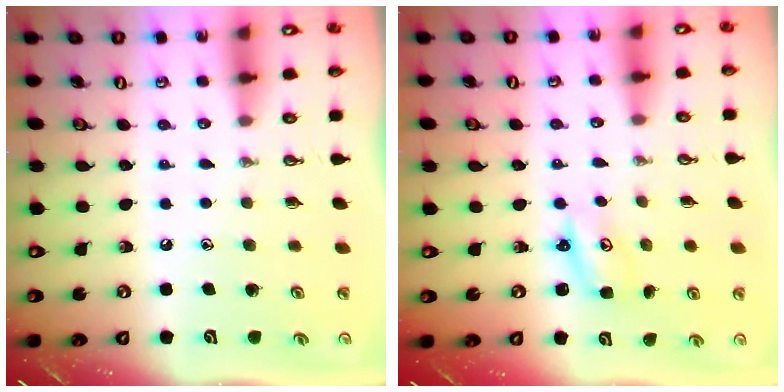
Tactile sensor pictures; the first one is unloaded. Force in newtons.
{"total": 2.6, "press": 2.6, "slide": 0.2}